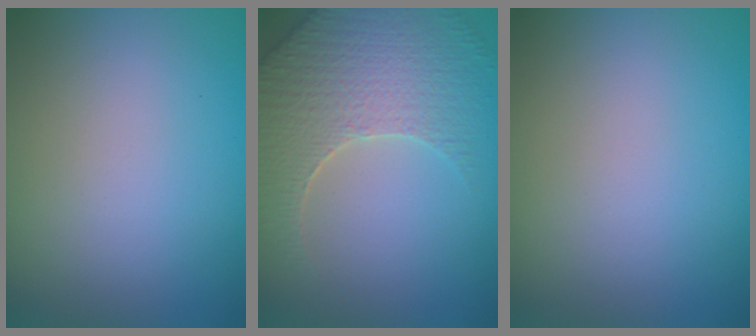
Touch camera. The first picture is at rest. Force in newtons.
{"total": 5.1, "press": 4.7, "slide": 2.1}
{"total": 0.0}